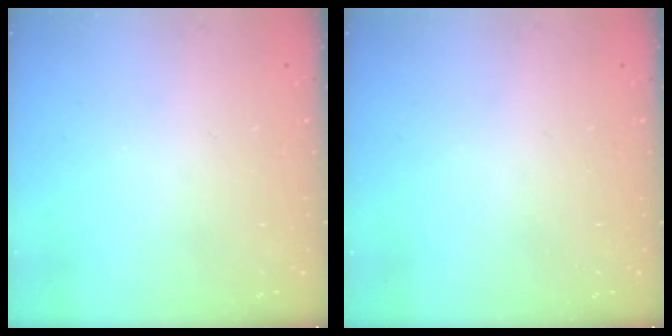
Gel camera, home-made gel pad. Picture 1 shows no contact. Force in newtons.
{"total": 0.0}